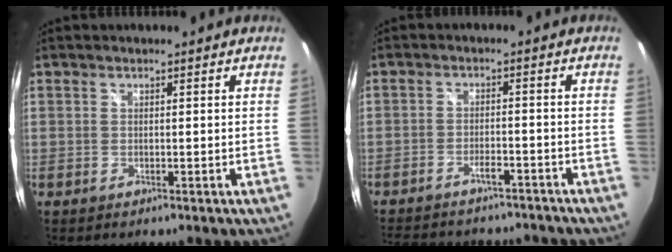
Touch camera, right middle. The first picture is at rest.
{"total": 14.4, "force": [-12.4, 4.9, 5.5], "torque": [-0.131, -0.002, -0.171]}